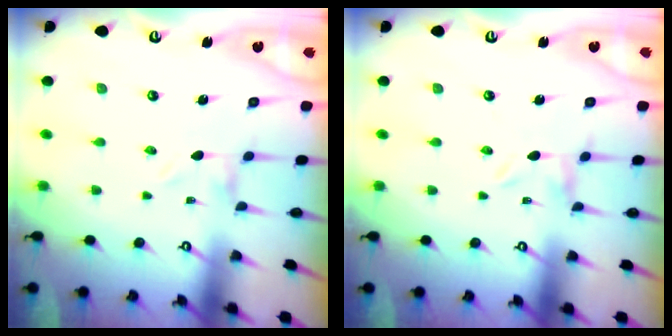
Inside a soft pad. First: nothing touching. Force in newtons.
{"total": 0.0}